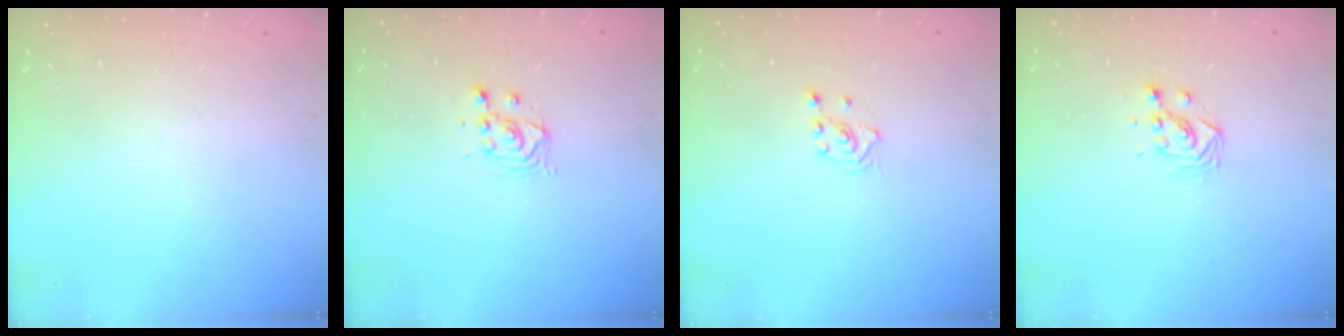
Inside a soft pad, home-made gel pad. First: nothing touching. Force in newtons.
{"total": 2.9, "press": 2.9, "slide": 0.1}
{"total": 2.0, "press": 2.0, "slide": 0.3}
{"total": 3.3, "press": 3.3, "slide": 0.2}